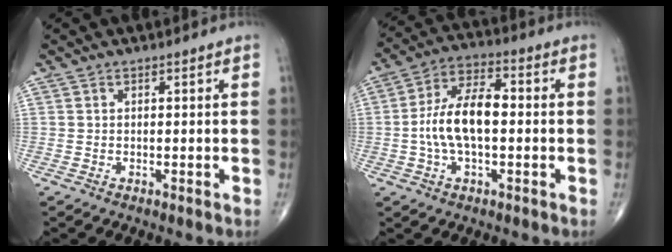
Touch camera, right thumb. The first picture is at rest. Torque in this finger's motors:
{"motor_torque": [1.82, 1.89, 0.72, -0.57, 0.29]}